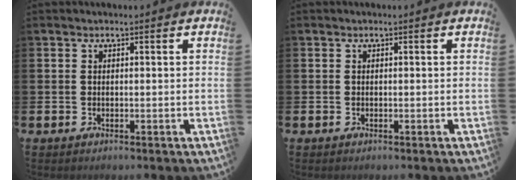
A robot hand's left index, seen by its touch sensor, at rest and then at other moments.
{"total": 0.0}